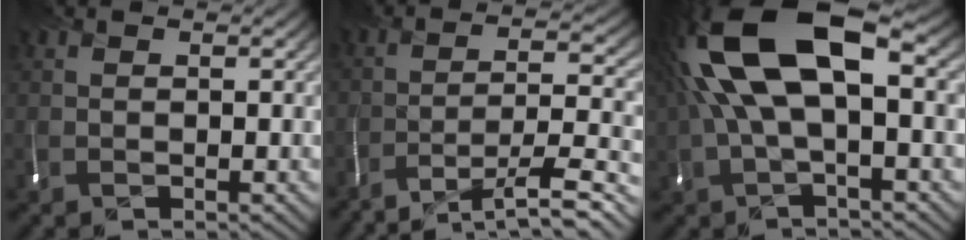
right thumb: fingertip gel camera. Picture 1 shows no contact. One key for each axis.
{"total": 12.2, "fx": -10.2, "fy": 1.2, "fz": 6.5, "tx": -0.101, "ty": -0.004, "tz": -0.160}
{"total": 12.5, "fx": 1.9, "fy": 5.6, "fz": 11.1, "tx": -0.253, "ty": 0.009, "tz": 0.033}